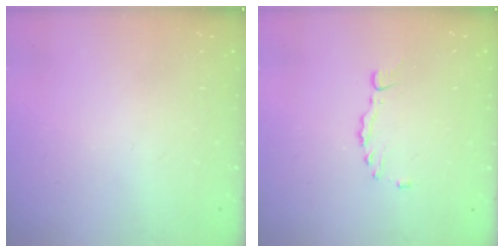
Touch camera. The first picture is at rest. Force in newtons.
{"total": 1.3, "press": 1.3, "slide": 0.3}